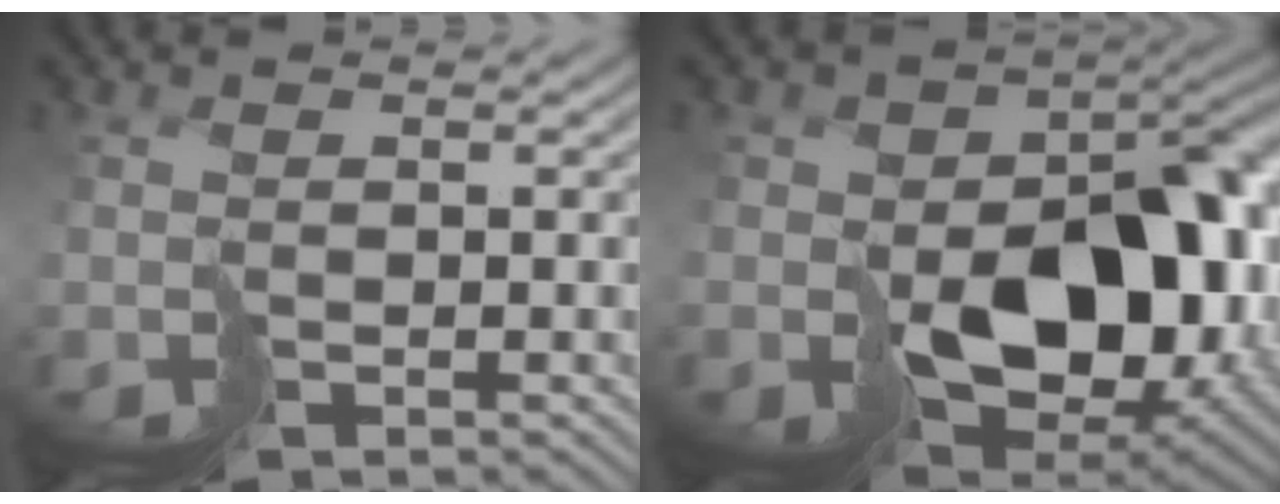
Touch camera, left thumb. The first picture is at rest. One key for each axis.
{"total": 14.5, "fx": -1.9, "fy": 10.4, "fz": 9.9, "tx": -0.111, "ty": -0.028, "tz": -0.014}